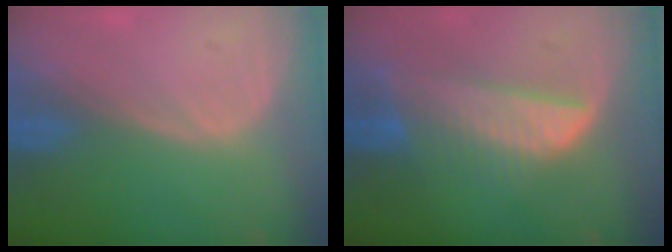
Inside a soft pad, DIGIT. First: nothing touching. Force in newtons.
{"total": 7.1, "press": 6.8, "slide": 2.2}